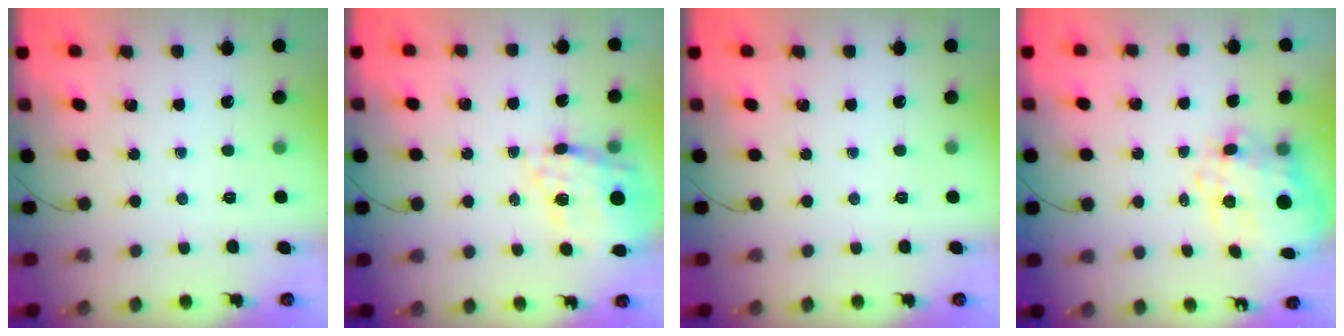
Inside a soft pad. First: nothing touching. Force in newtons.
{"total": 17.7, "press": 17.3, "slide": 3.8}
{"total": 0.0}
{"total": 11.9, "press": 11.7, "slide": 2.5}